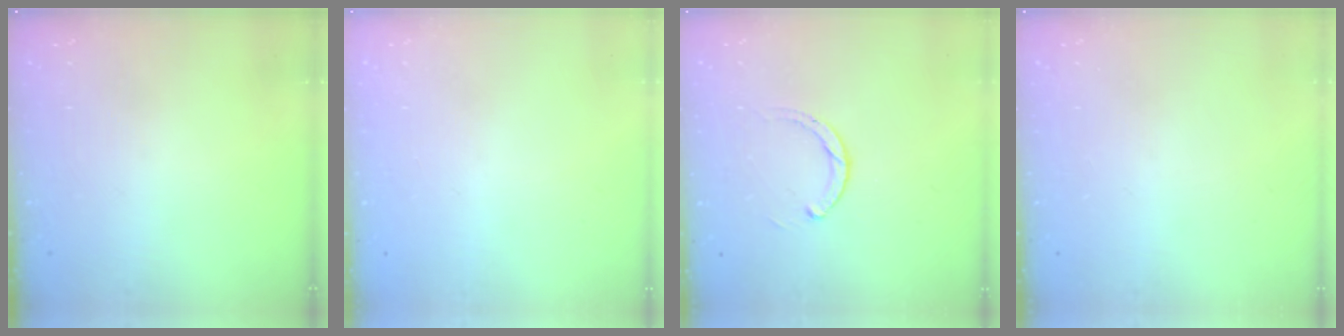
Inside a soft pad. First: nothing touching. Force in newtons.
{"total": 2.4, "press": 2.4, "slide": 0.2}
{"total": 2.5, "press": 2.5, "slide": 0.3}
{"total": 0.0}